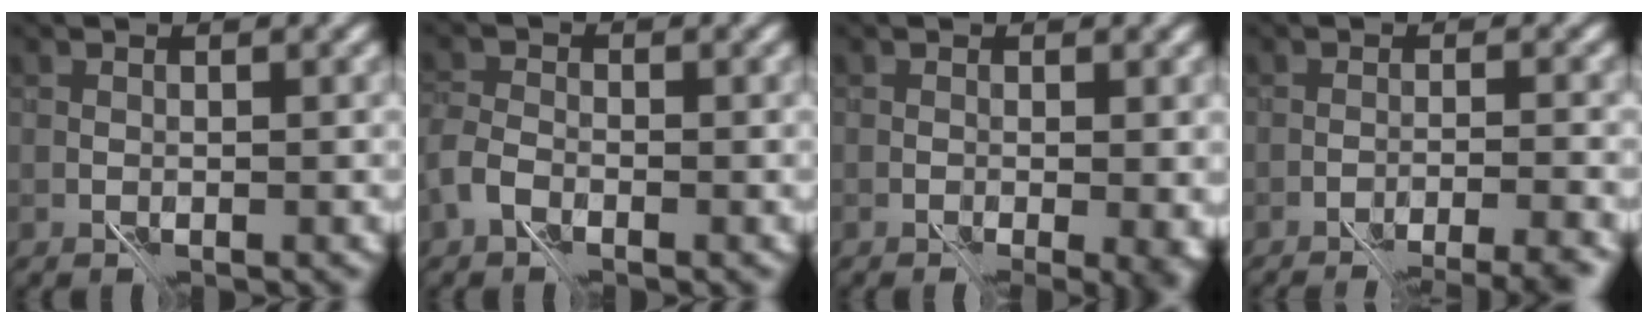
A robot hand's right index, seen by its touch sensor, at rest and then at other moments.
{"total": 2.9, "force": [-2.1, 1.6, 1.4], "torque": [-0.034, 0.000, -0.053]}
{"total": 2.5, "force": [-0.5, 1.0, 2.2], "torque": [-0.028, -0.002, -0.008]}
{"total": 7.1, "force": [-6.5, 0.7, 2.6], "torque": [-0.027, 0.002, -0.076]}